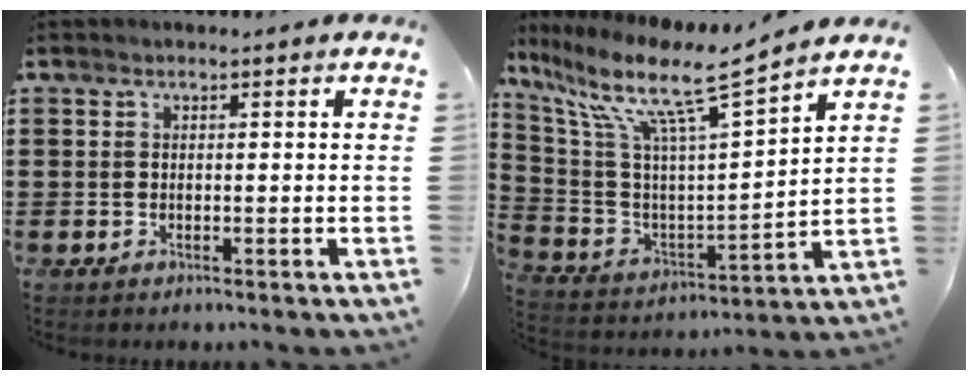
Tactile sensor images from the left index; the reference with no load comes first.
{"total": 11.4, "force": [8.0, 1.1, 8.1], "torque": [-0.185, -0.047, 0.125]}